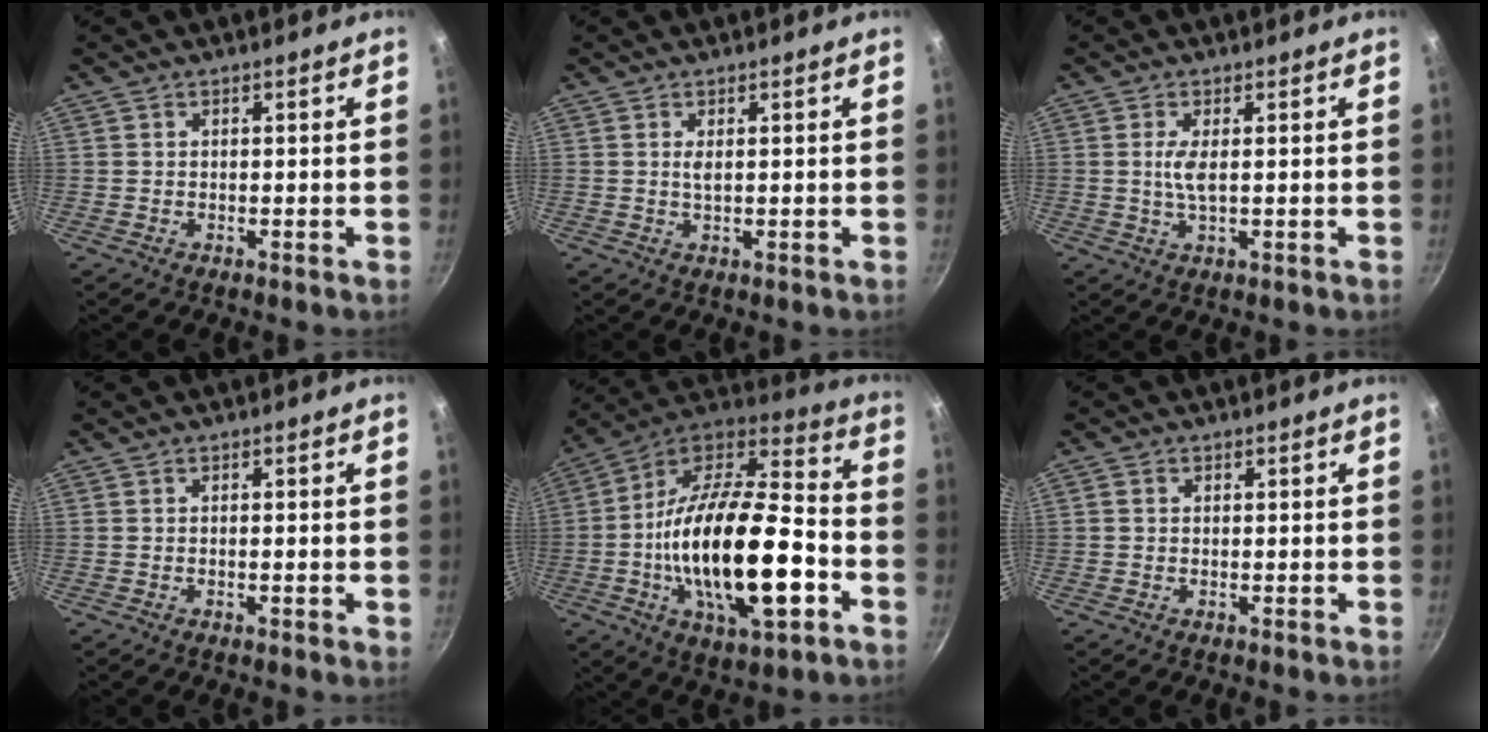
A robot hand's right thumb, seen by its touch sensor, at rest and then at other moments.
{"total": 1.2, "force": [0.3, 0.4, 1.1], "torque": [-0.024, -0.001, 0.007]}
{"total": 3.3, "force": [0.4, 0.9, 3.2], "torque": [-0.070, -0.002, 0.008]}
{"total": 1.0, "force": [-0.2, 0.2, 0.9], "torque": [-0.015, 0.001, -0.005]}
{"total": 28.4, "force": [-6.3, 12.0, 25.0], "torque": [-0.431, 0.031, -0.111]}
{"total": 1.1, "force": [0.2, 1.0, 0.5], "torque": [-0.007, 0.004, 0.001]}